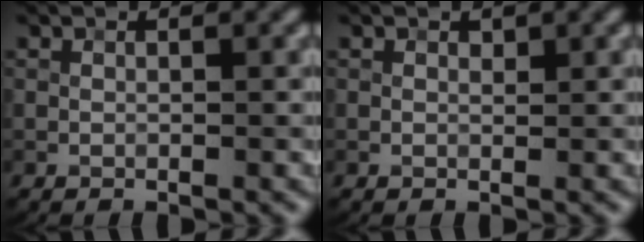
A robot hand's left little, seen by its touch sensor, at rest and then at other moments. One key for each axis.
{"total": 0.6, "fx": 0.5, "fy": 0.3, "fz": 0.1, "tx": -0.004, "ty": -0.001, "tz": 0.010}